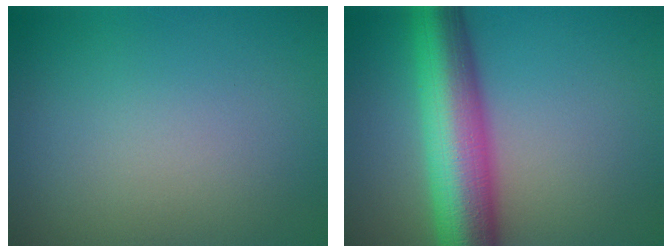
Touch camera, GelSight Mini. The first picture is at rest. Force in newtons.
{"total": 10.1, "press": 10.1, "slide": 0.1}